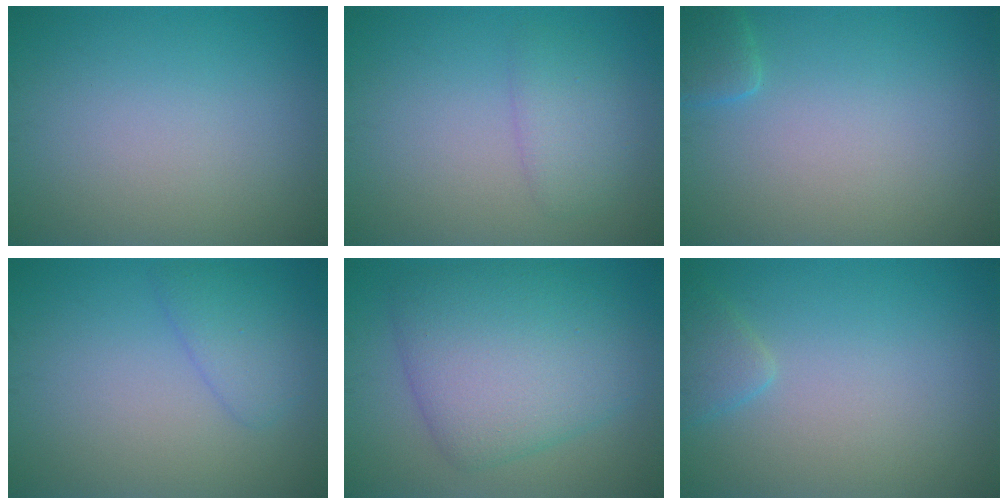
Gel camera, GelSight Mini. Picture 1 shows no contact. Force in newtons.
{"total": 2.2, "press": 2.2, "slide": 0.2}
{"total": 1.6, "press": 1.6, "slide": 0.1}
{"total": 2.4, "press": 2.4, "slide": 0.1}
{"total": 8.2, "press": 8.2, "slide": 0.2}
{"total": 1.6, "press": 1.6, "slide": 0.1}